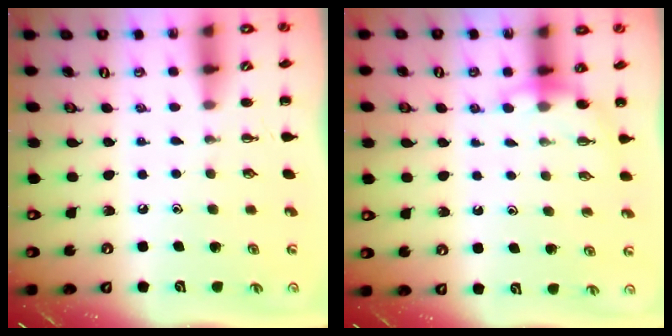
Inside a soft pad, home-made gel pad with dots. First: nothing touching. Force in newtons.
{"total": 5.6, "press": 5.4, "slide": 1.3}